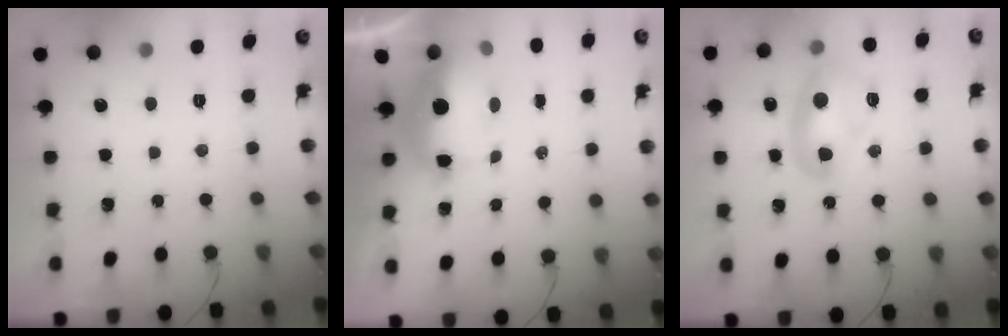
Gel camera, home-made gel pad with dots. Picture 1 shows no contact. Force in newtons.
{"total": 8.2, "press": 8.0, "slide": 1.8}
{"total": 10.4, "press": 10.3, "slide": 1.0}